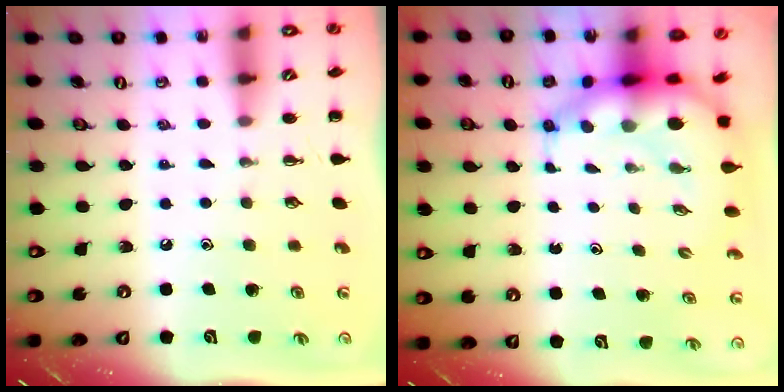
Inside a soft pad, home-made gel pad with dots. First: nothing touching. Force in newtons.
{"total": 8.8, "press": 8.4, "slide": 2.6}